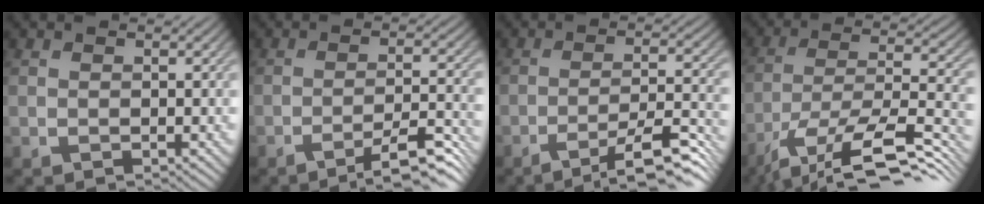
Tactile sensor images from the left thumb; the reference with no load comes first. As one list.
[{"total": 7.4, "force": [-5.1, 1.0, 5.2], "torque": [-0.090, 0.014, -0.080]}, {"total": 9.2, "force": [-6.3, 1.4, 6.5], "torque": [-0.117, 0.011, -0.098]}, {"total": 15.3, "force": [-10.9, 4.4, 9.9], "torque": [-0.198, -0.013, -0.180]}]